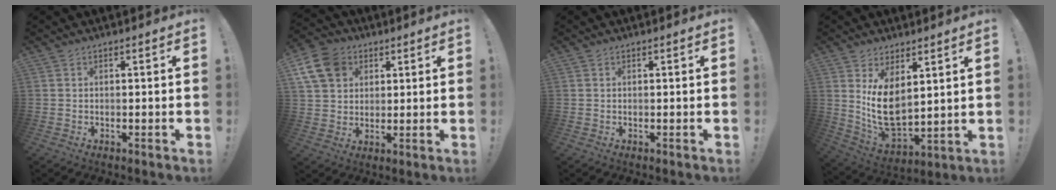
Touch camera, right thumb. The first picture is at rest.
{"total": 12.4, "force": [4.9, 9.8, 5.8], "torque": [-0.104, -0.024, 0.097]}
{"total": 0.0}
{"total": 13.1, "force": [4.9, 7.7, 9.3], "torque": [-0.177, -0.050, 0.094]}